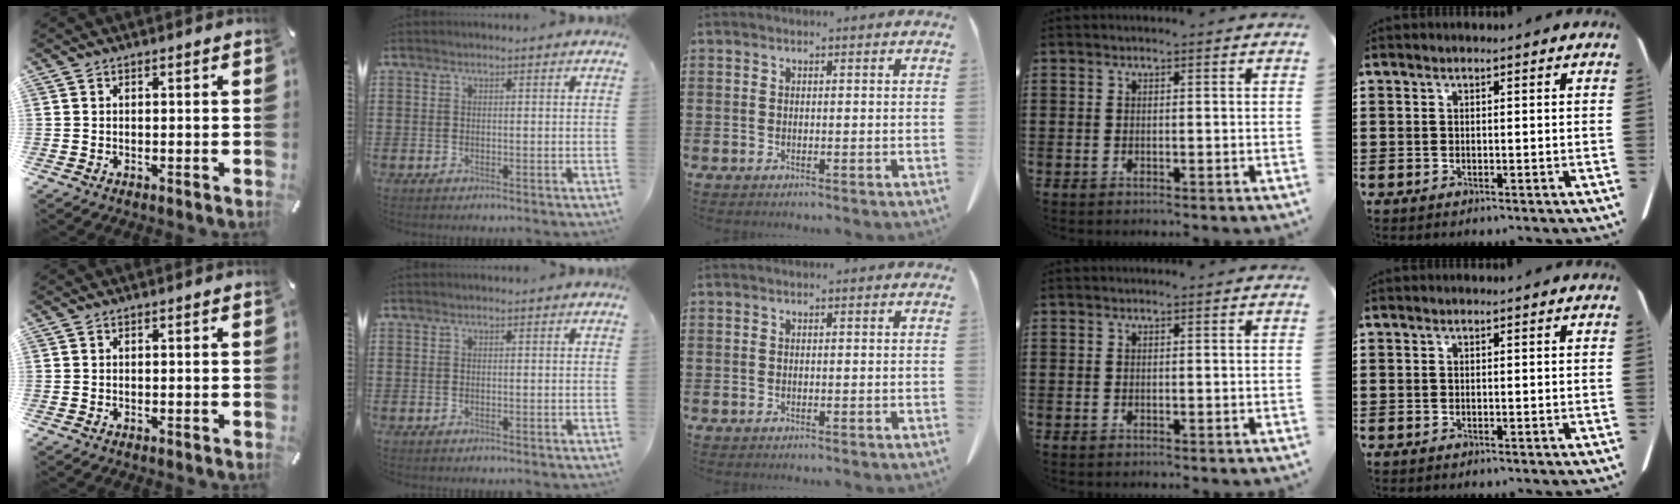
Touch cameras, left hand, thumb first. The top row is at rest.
{}